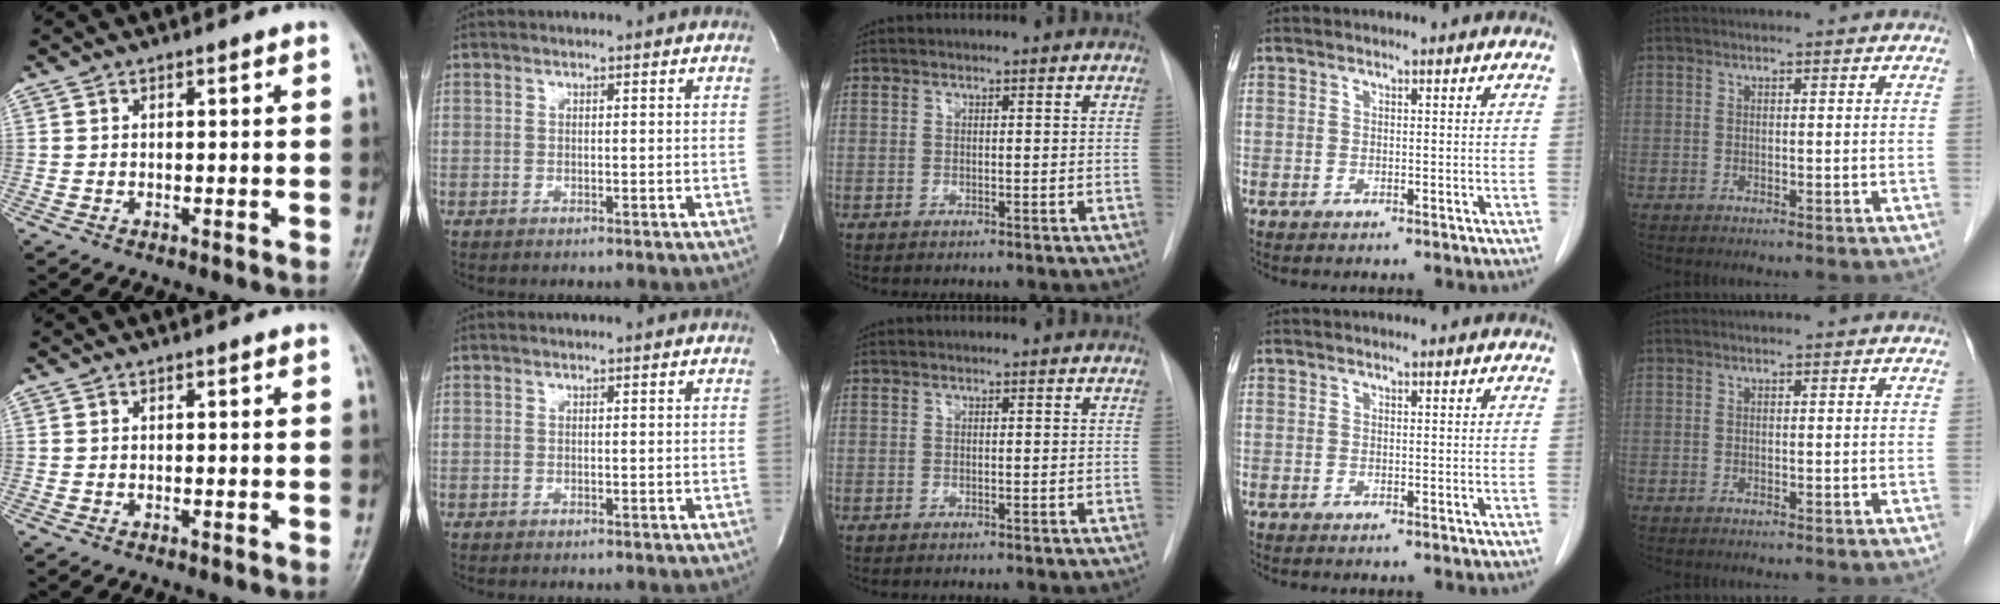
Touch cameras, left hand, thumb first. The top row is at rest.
{}